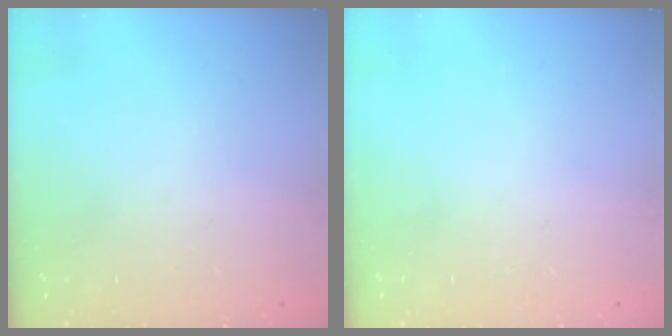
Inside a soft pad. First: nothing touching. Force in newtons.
{"total": 0.0}